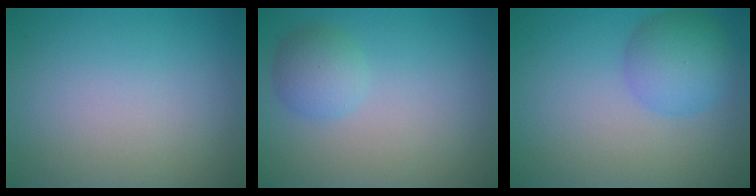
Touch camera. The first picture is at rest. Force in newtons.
{"total": 2.5, "press": 2.5, "slide": 0.2}
{"total": 4.2, "press": 4.2, "slide": 0.2}